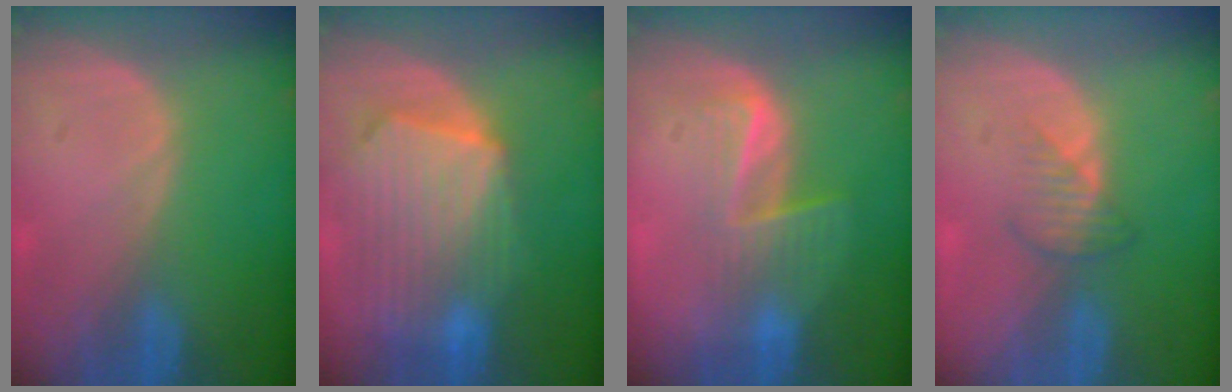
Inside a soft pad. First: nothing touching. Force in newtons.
{"total": 10.9, "press": 9.5, "slide": 5.2}
{"total": 6.8, "press": 5.6, "slide": 4.0}
{"total": 2.8, "press": 2.7, "slide": 0.8}